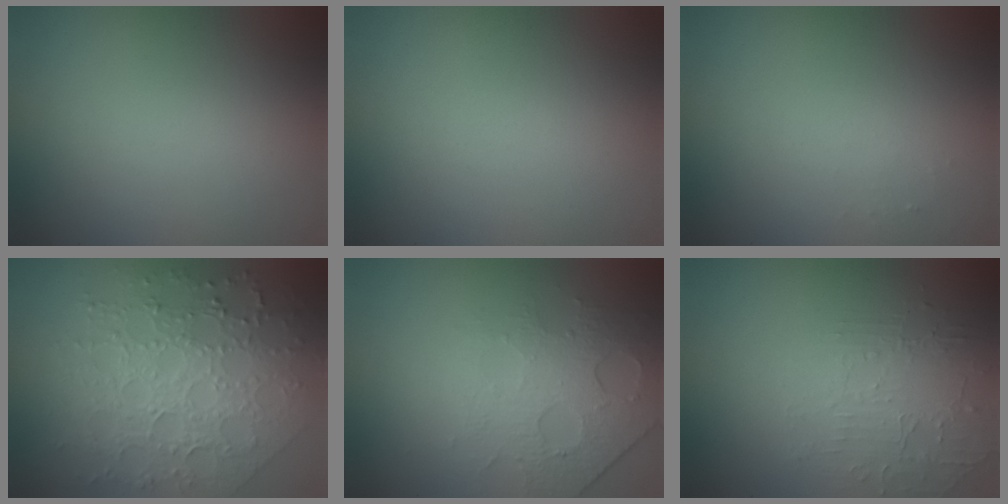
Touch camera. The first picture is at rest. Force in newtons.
{"total": 0.0}
{"total": 0.5, "press": 0.5, "slide": 0.2}
{"total": 7.8, "press": 5.6, "slide": 5.5}
{"total": 4.8, "press": 3.2, "slide": 3.6}
{"total": 1.9, "press": 1.0, "slide": 1.6}